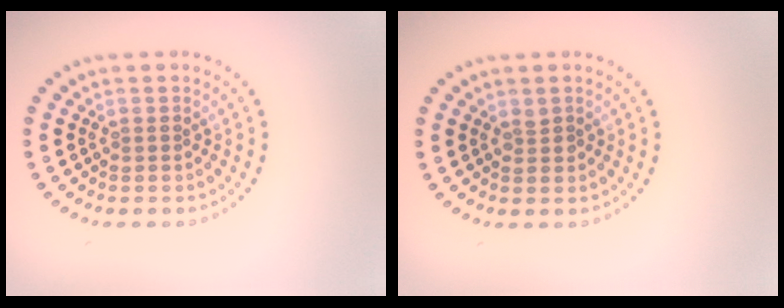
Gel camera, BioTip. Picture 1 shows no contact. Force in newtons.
{"total": 0.7, "press": 0.6, "slide": 0.1}